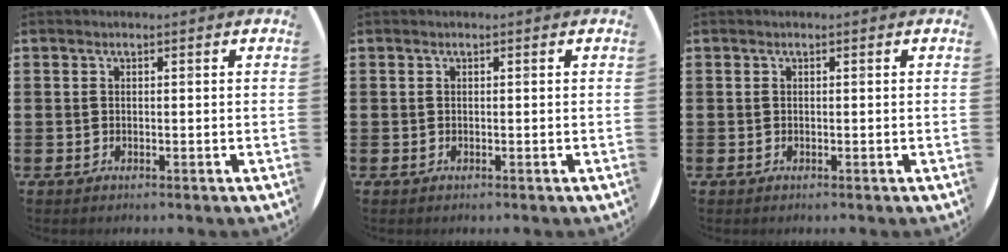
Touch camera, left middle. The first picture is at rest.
{"total": 0.0}
{"total": 0.0}